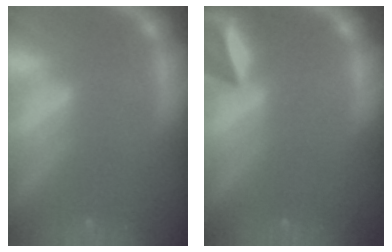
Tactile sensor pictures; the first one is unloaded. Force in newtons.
{"total": 6.4}